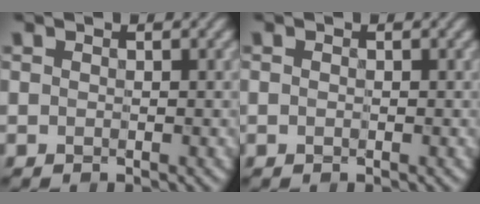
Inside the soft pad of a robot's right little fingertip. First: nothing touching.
{"total": 0.0}